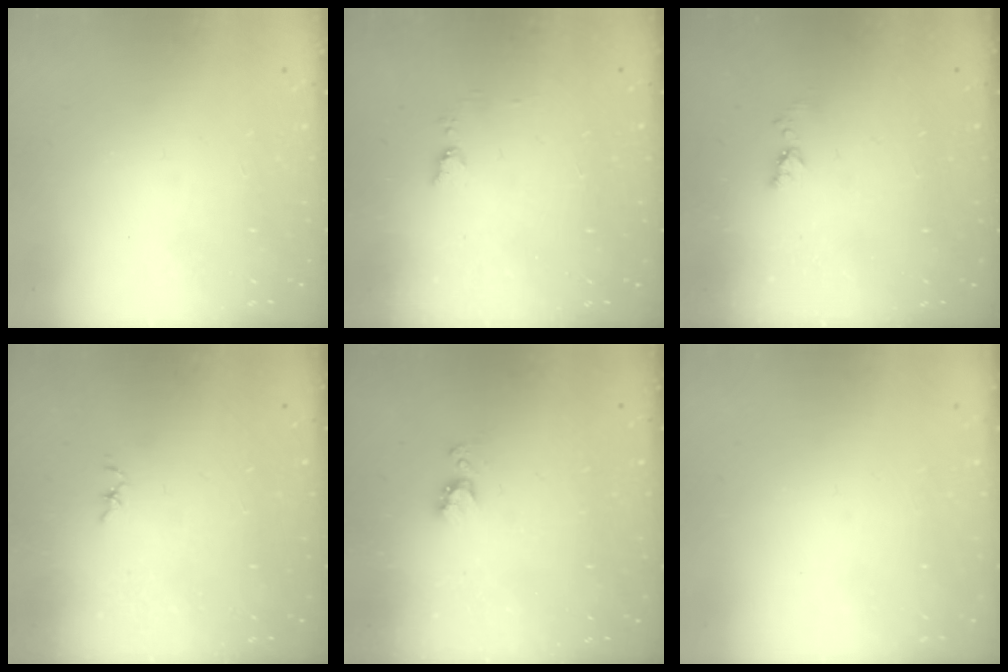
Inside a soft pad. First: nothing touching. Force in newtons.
{"total": 5.6, "press": 5.5, "slide": 0.5}
{"total": 4.9, "press": 4.8, "slide": 0.8}
{"total": 1.2, "press": 1.1, "slide": 0.2}
{"total": 5.4, "press": 5.3, "slide": 0.7}
{"total": 0.0}